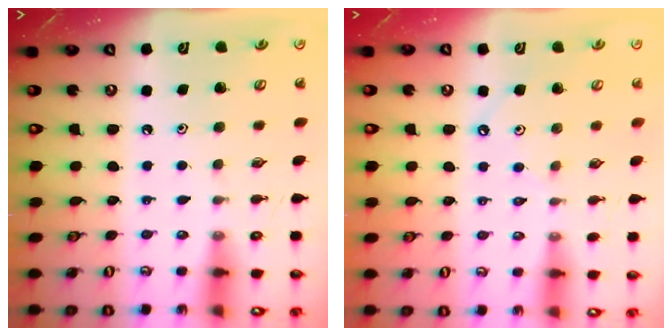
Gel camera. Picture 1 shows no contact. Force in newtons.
{"total": 1.0, "press": 0.9, "slide": 0.3}